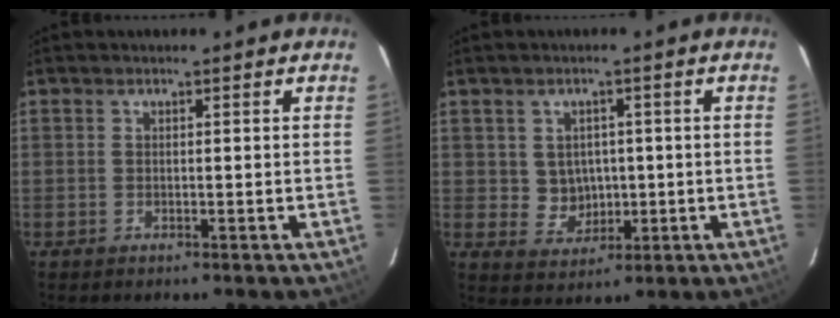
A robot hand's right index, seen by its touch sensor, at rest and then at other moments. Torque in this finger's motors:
{"motor_torque": [-0.02, 0.03, -0.01, -0.01]}